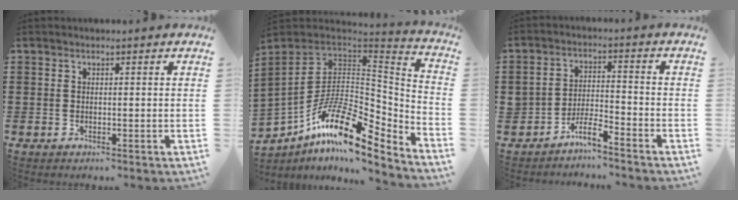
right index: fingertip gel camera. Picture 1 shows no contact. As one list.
[{"total": 15.0, "force": [-7.8, 6.7, 11.0], "torque": [-0.211, -0.001, -0.147]}, {"total": 3.9, "force": [-3.6, 0.5, 1.4], "torque": [-0.038, 0.004, -0.074]}]